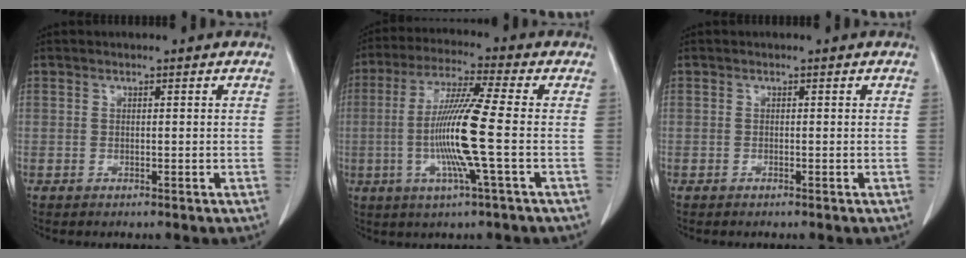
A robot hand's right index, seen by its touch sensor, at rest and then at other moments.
{"total": 11.7, "force": [-1.8, -1.0, 11.5], "torque": [-0.230, -0.009, -0.041]}
{"total": 0.0}